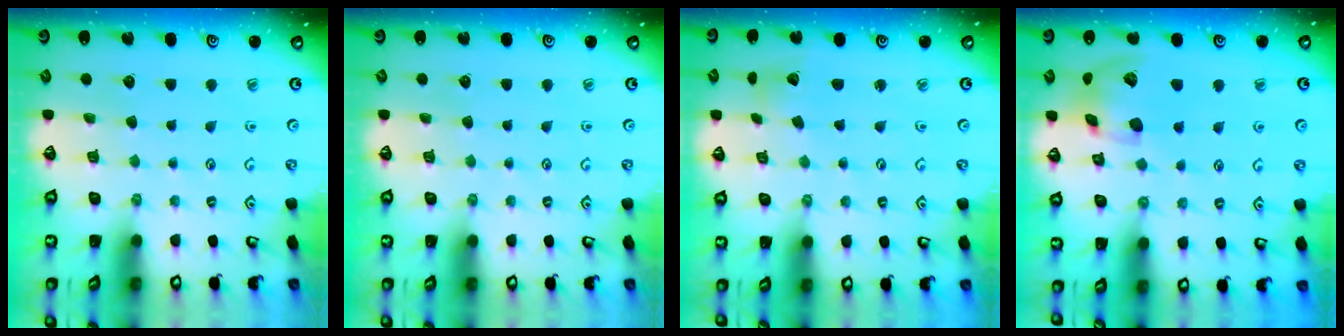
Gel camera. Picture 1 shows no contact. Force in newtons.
{"total": 0.0}
{"total": 2.4, "press": 2.4, "slide": 0.3}
{"total": 14.0, "press": 13.8, "slide": 2.2}